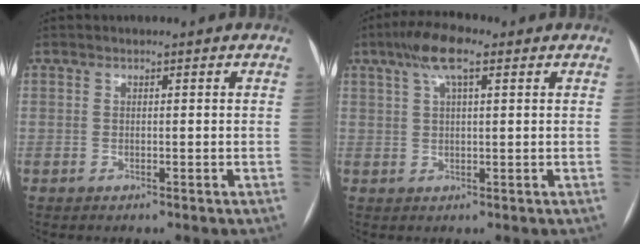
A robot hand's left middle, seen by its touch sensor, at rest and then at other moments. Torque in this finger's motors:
{"motor_torque": [0.67, -0.26, 0.45, 0.12]}